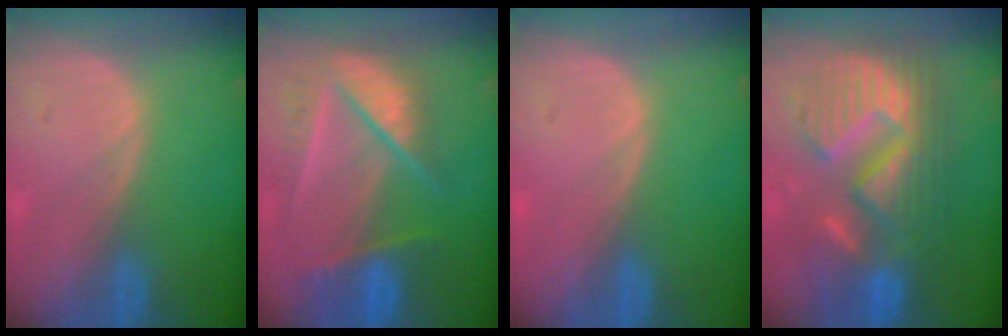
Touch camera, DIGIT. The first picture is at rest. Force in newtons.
{"total": 9.7, "press": 8.2, "slide": 5.1}
{"total": 0.0}
{"total": 12.9, "press": 12.8, "slide": 1.4}